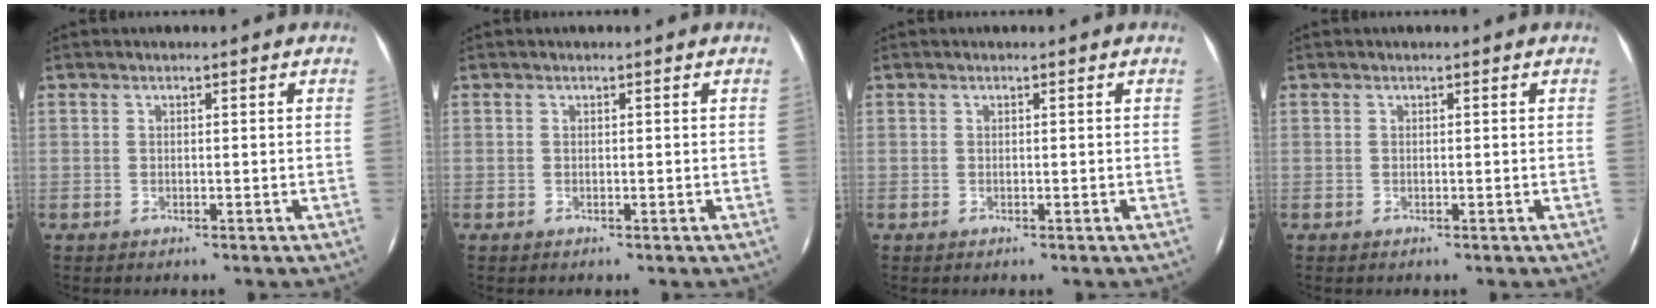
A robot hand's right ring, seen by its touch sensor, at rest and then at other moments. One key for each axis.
{"total": 0.0}
{"total": 0.0}
{"total": 0.0}